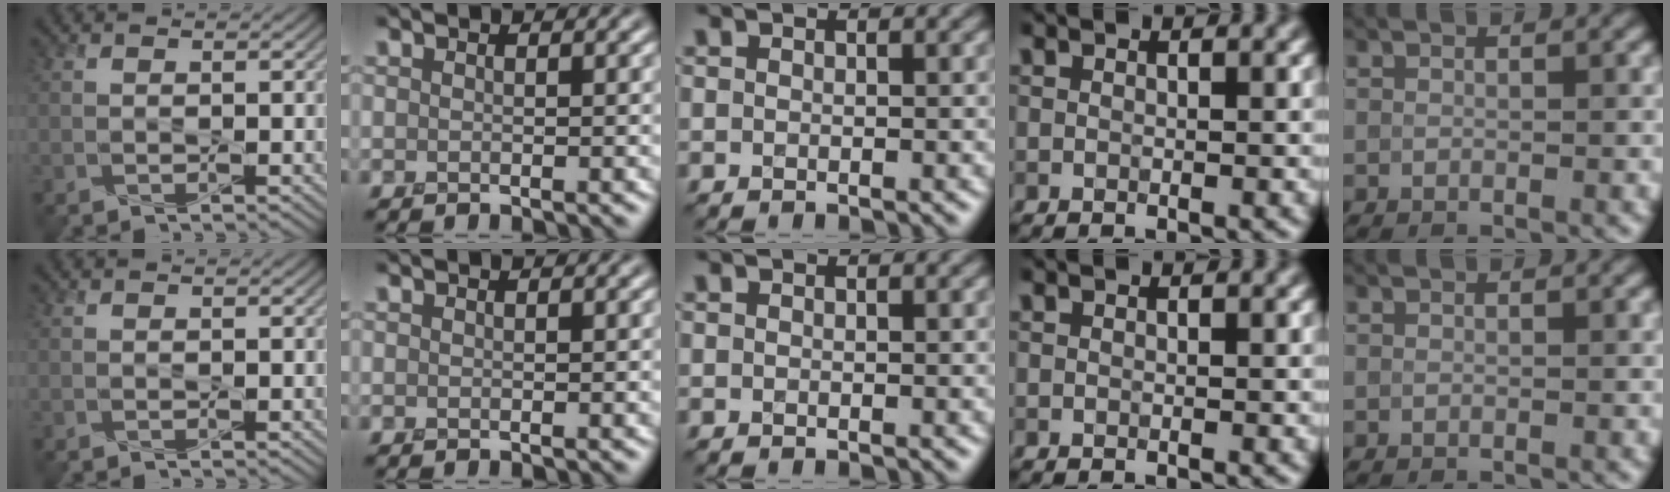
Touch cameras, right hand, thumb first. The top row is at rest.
{}